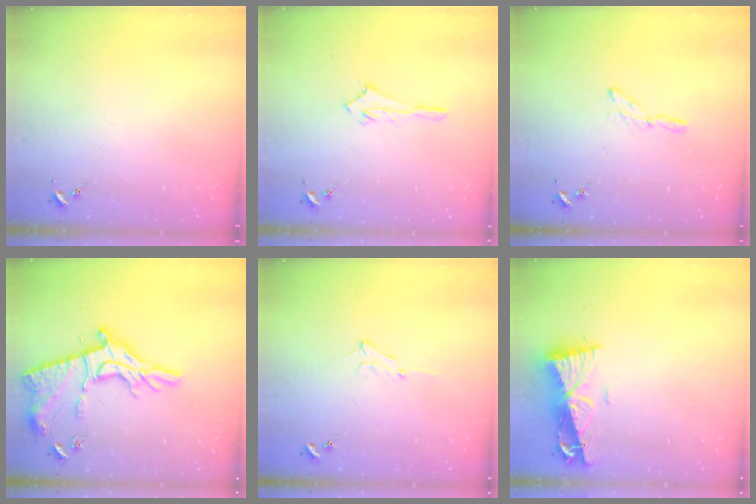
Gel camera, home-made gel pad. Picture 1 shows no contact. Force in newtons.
{"total": 2.7, "press": 2.7, "slide": 0.2}
{"total": 4.0, "press": 3.9, "slide": 0.3}
{"total": 19.7, "press": 19.6, "slide": 1.5}
{"total": 5.1, "press": 5.0, "slide": 0.6}
{"total": 9.3, "press": 9.2, "slide": 1.3}